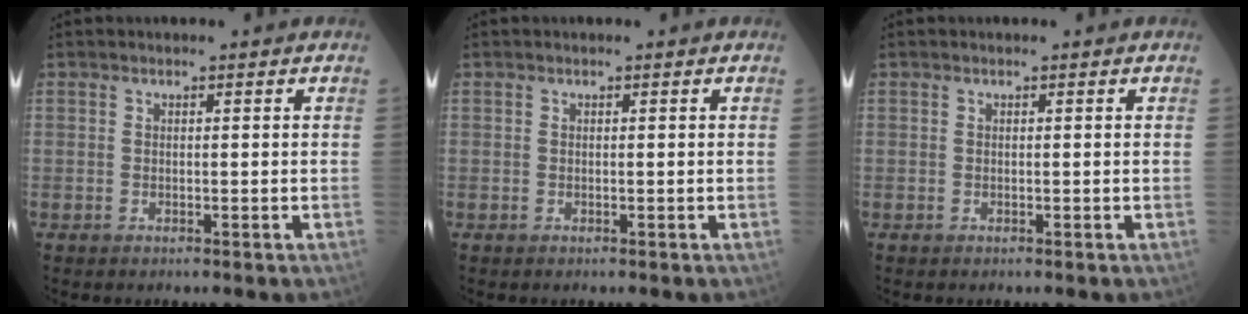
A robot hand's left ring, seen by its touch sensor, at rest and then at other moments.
{"total": 0.0}
{"total": 0.0}